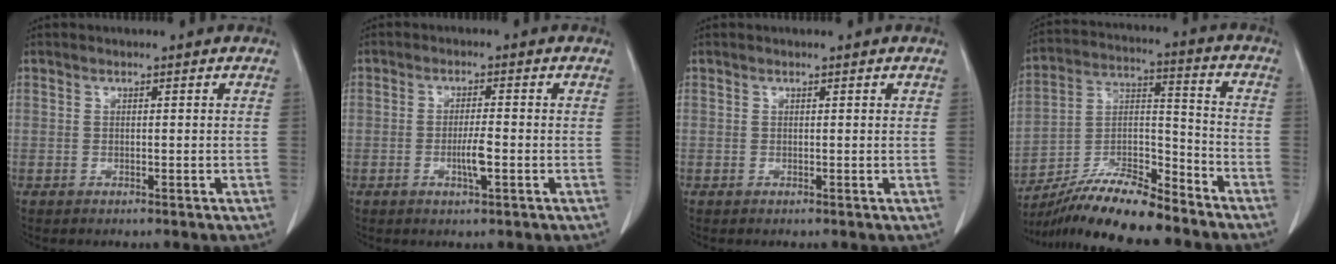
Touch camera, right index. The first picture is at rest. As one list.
[{"total": 3.4, "force": [-1.0, 0.3, 3.2], "torque": [-0.061, -0.003, -0.018]}, {"total": 0.0}, {"total": 14.4, "force": [-12.8, 1.9, 6.3], "torque": [-0.111, 0.014, -0.230]}]